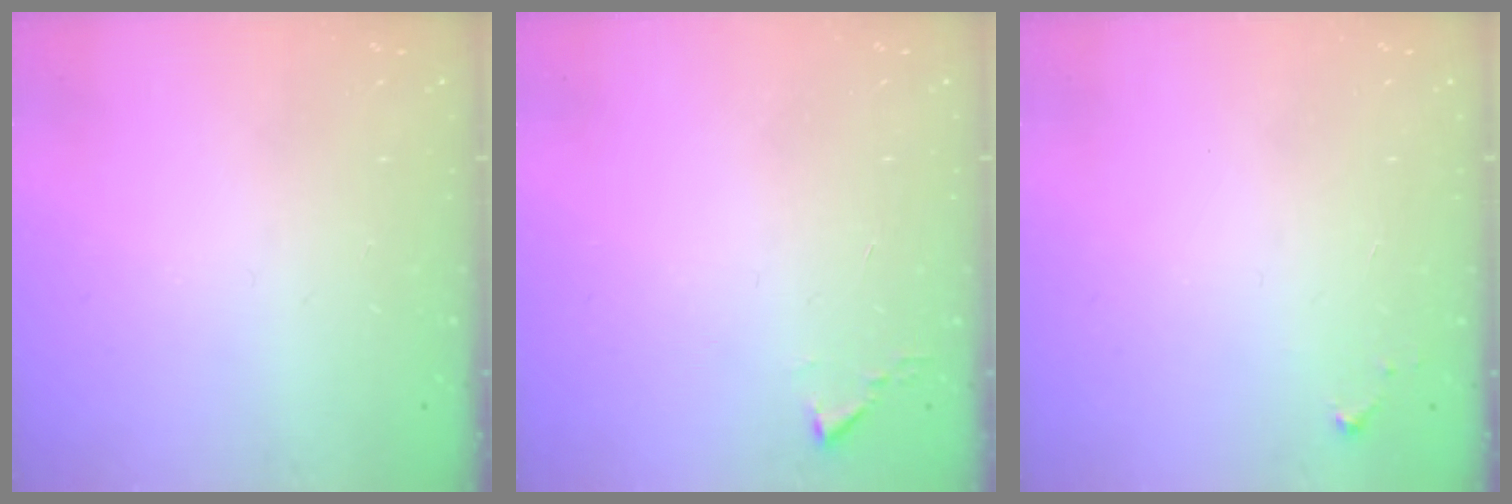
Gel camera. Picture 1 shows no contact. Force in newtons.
{"total": 2.4, "press": 2.4, "slide": 0.3}
{"total": 4.3, "press": 4.3, "slide": 0.7}